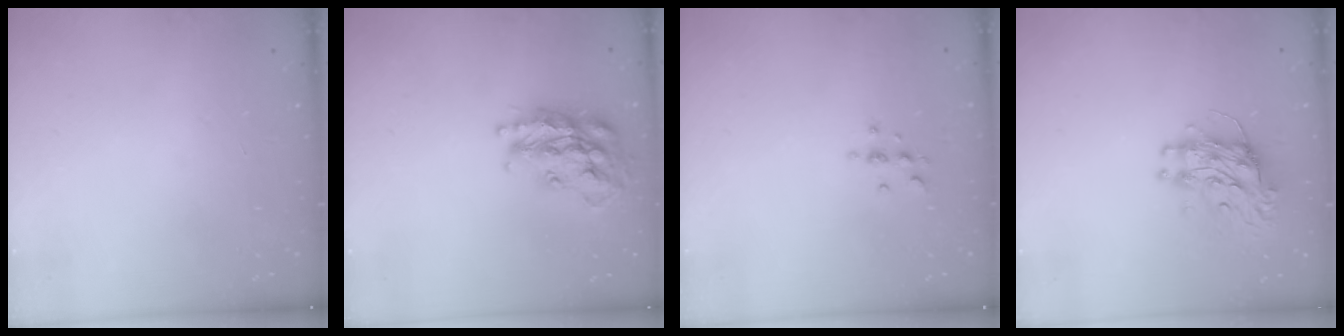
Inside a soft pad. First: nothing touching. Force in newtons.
{"total": 19.5, "press": 19.4, "slide": 1.3}
{"total": 3.9, "press": 3.8, "slide": 0.5}
{"total": 10.1, "press": 10.1, "slide": 1.0}